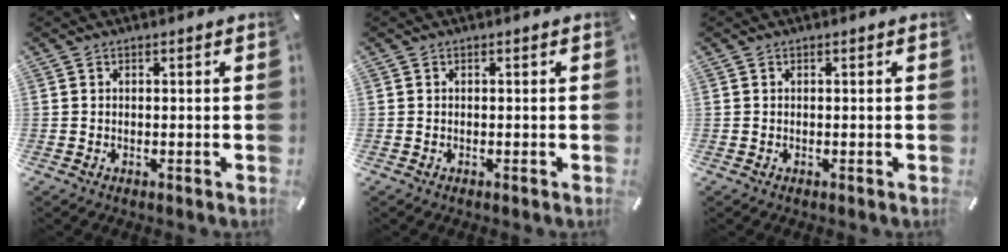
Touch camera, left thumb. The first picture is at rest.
{"total": 0.0}
{"total": 0.0}